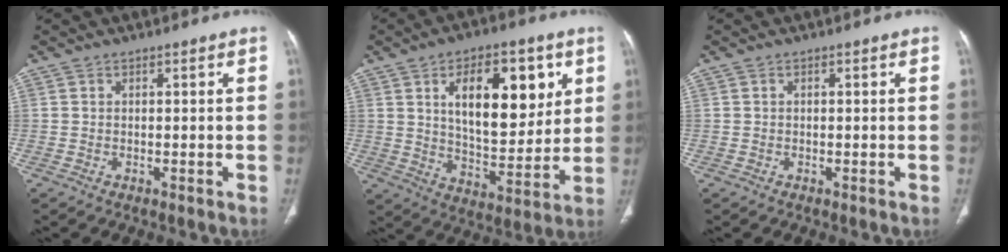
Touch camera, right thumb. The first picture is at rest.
{"total": 19.2, "force": [6.4, 9.7, 15.2], "torque": [-0.177, -0.030, 0.111]}
{"total": 0.0}